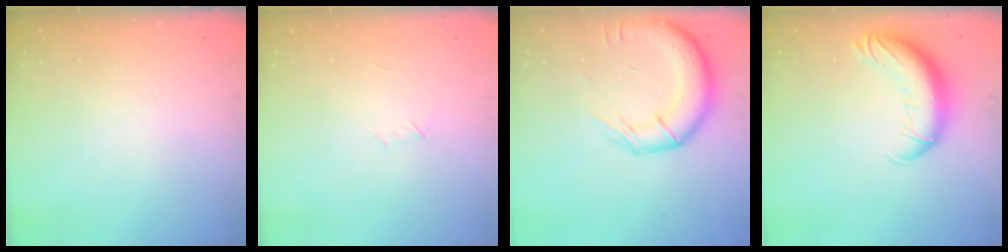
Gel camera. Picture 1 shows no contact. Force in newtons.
{"total": 3.7, "press": 3.5, "slide": 0.9}
{"total": 15.0, "press": 14.6, "slide": 3.5}
{"total": 13.6, "press": 13.1, "slide": 3.6}